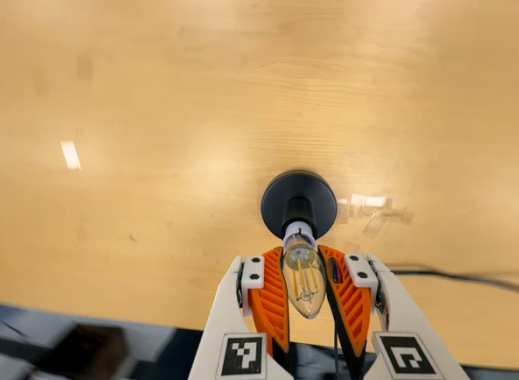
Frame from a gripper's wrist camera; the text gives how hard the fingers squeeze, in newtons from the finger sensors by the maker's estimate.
{"total": 17.9, "left": 17.5, "right": 18.4}